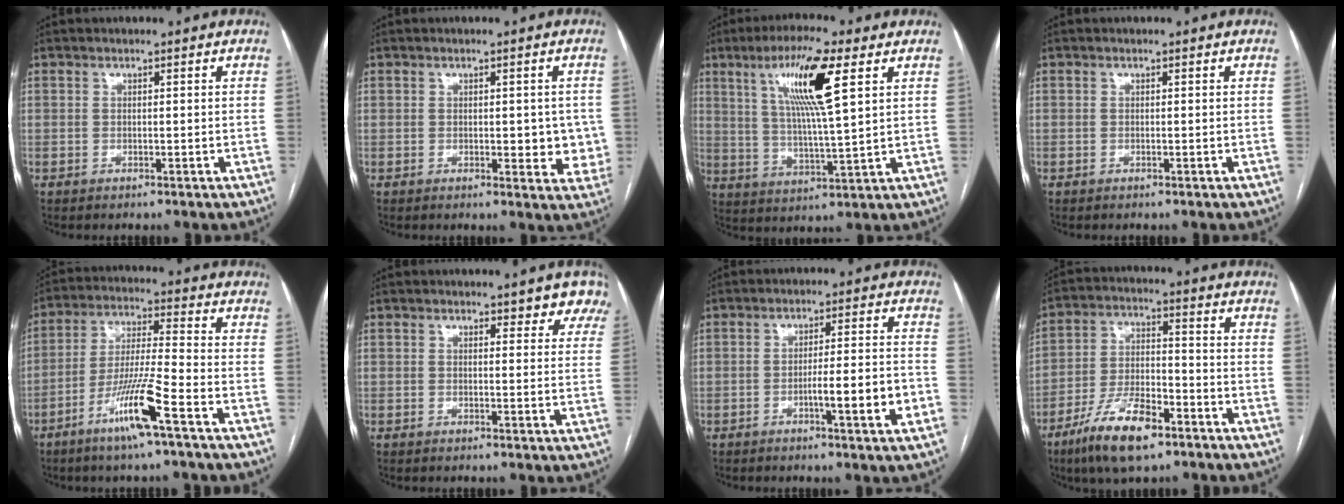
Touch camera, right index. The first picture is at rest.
{"total": 5.4, "force": [-0.2, 3.0, 4.5], "torque": [-0.035, 0.005, 0.001]}
{"total": 12.5, "force": [5.1, 0.6, 11.4], "torque": [-0.212, 0.005, 0.092]}
{"total": 0.0}
{"total": 11.0, "force": [-6.0, -0.5, 9.1], "torque": [-0.178, -0.013, -0.117]}
{"total": 5.5, "force": [4.6, 2.3, 1.9], "torque": [0.003, -0.006, 0.035]}
{"total": 8.0, "force": [-2.9, 0.0, 7.4], "torque": [-0.109, 0.003, -0.043]}
{"total": 12.2, "force": [-7.6, 3.7, 8.8], "torque": [-0.171, -0.007, -0.137]}